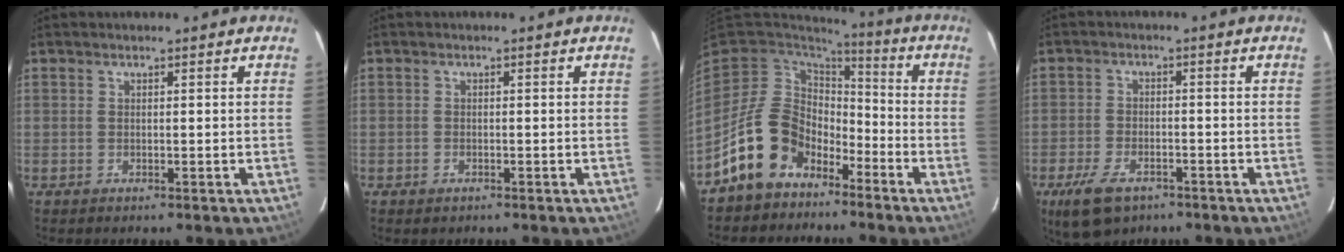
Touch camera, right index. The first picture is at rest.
{"total": 1.0, "force": [-0.6, 0.7, 0.2], "torque": [-0.003, 0.000, -0.009]}
{"total": 14.1, "force": [-9.0, 9.5, 5.3], "torque": [-0.126, 0.024, -0.148]}
{"total": 8.8, "force": [-5.6, 4.5, 5.1], "torque": [-0.128, -0.016, -0.099]}